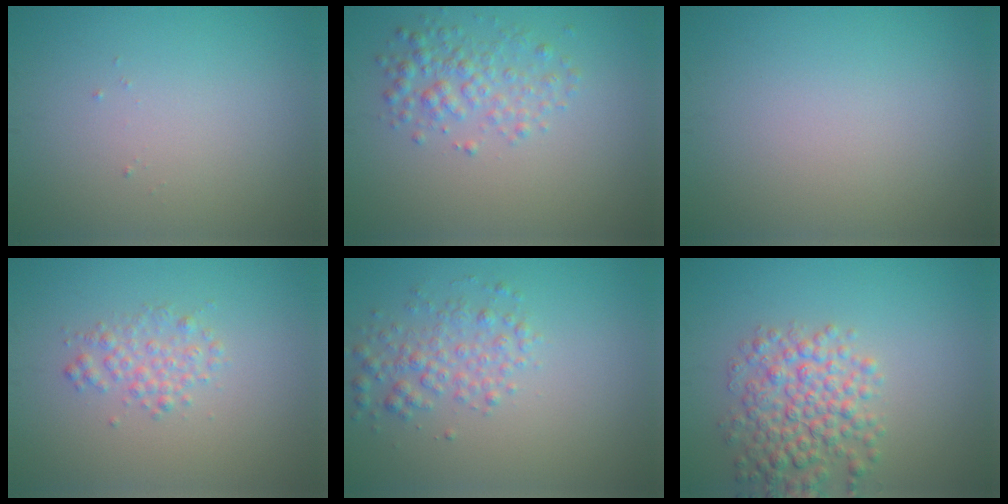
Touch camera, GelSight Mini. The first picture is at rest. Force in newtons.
{"total": 3.0, "press": 3.0, "slide": 0.1}
{"total": 0.0}
{"total": 2.0, "press": 2.0, "slide": 0.0}
{"total": 2.8, "press": 2.8, "slide": 0.1}
{"total": 5.2, "press": 5.2, "slide": 0.1}